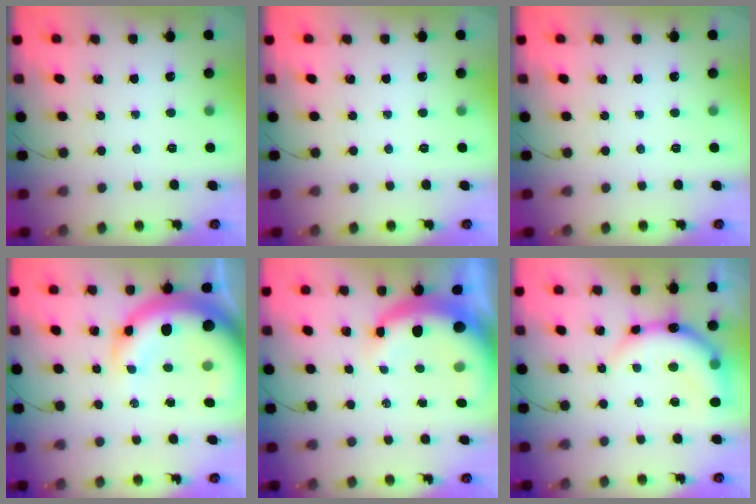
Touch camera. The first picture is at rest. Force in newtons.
{"total": 0.0}
{"total": 0.0}
{"total": 14.5, "press": 14.0, "slide": 3.7}
{"total": 8.9, "press": 8.8, "slide": 1.6}
{"total": 10.9, "press": 10.8, "slide": 1.5}